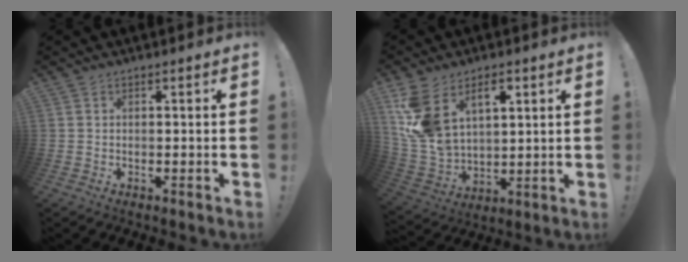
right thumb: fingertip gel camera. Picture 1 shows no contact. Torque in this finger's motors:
{"motor_torque": [2.42, 2.58, 1.44, 0.46, 0.26]}